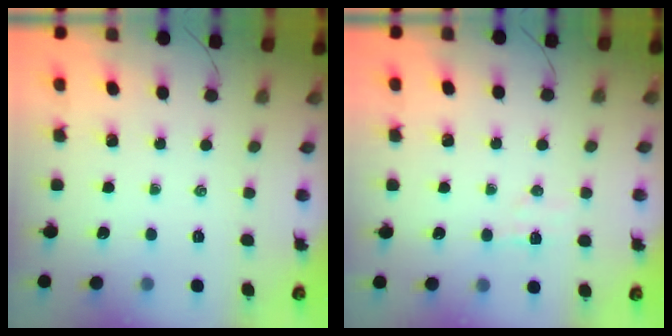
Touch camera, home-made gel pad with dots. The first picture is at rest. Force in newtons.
{"total": 5.1, "press": 4.9, "slide": 1.2}